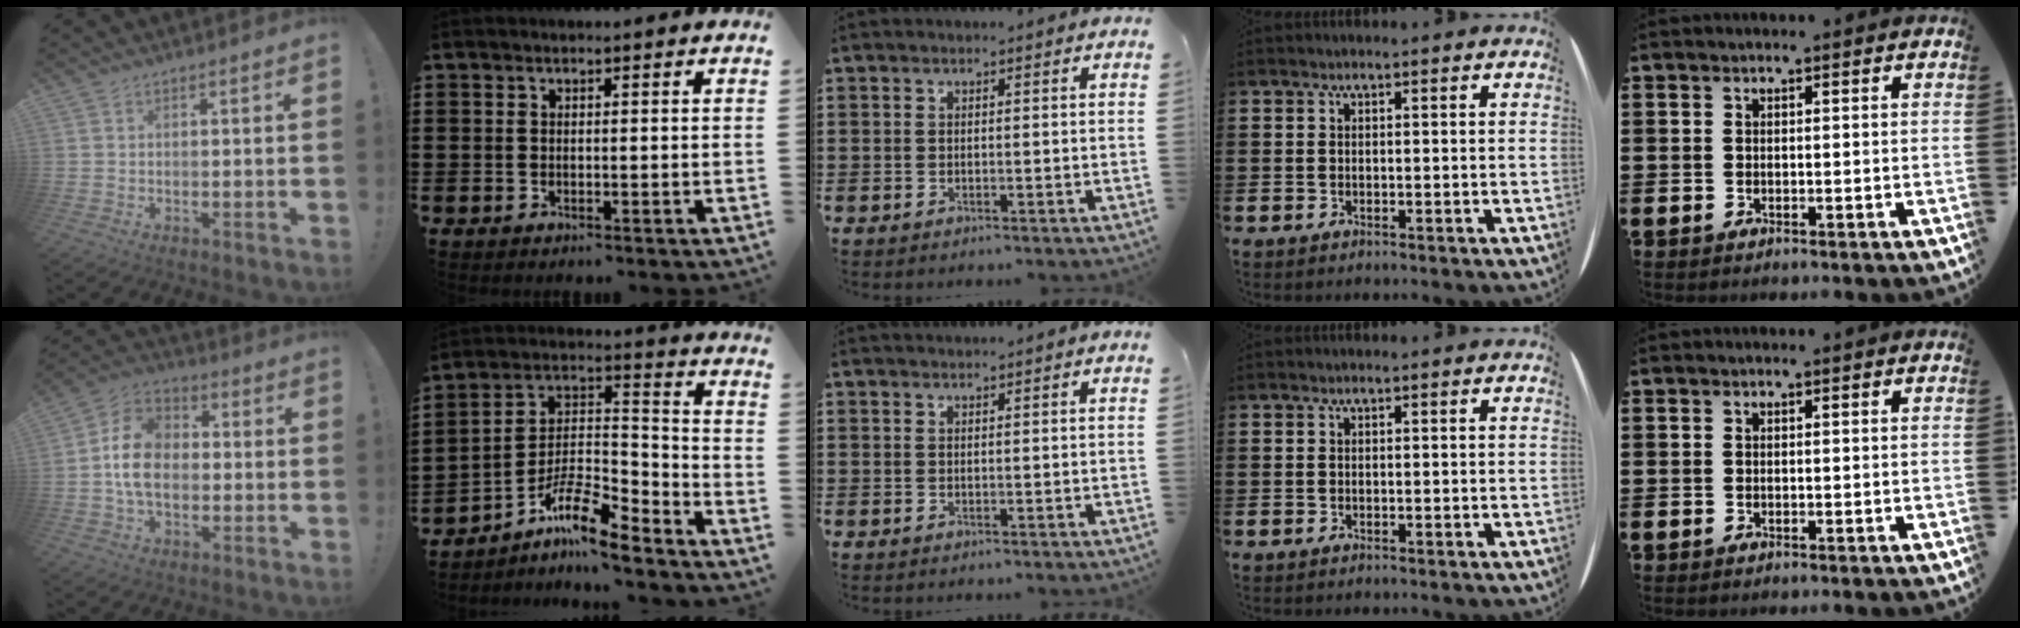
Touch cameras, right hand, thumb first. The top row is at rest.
{"thumb": {"total": 13.3, "force": [-1.0, 9.6, 9.1], "torque": [-0.151, 0.021, -0.018]}, "index": {"total": 9.3, "force": [-7.4, 1.6, 5.4], "torque": [-0.109, -0.002, -0.146]}, "middle": {"total": 0.8, "force": [0.8, -0.1, 0.1], "torque": [-0.004, -0.001, 0.015]}}